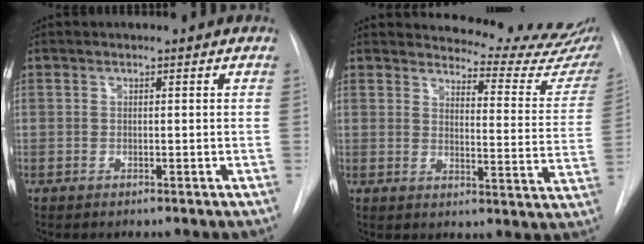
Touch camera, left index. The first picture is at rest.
{"total": 15.8, "force": [15.4, 1.5, 3.4], "torque": [-0.029, -0.113, 0.157]}